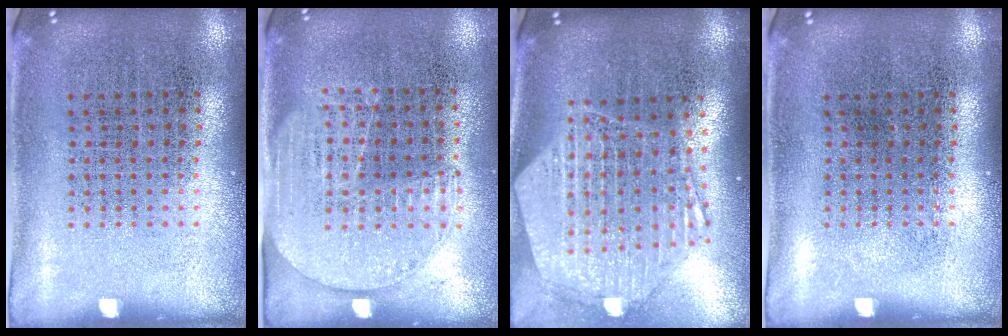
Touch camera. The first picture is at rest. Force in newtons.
{"total": 1.5, "press": 1.2, "slide": 0.9}
{"total": 2.9, "press": 2.3, "slide": 1.7}
{"total": 0.0}